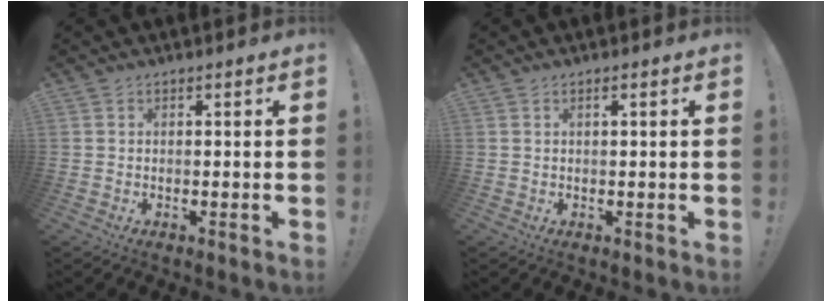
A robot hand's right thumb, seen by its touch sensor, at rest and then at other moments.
{"total": 1.0, "force": [0.3, -0.1, 0.9], "torque": [-0.010, -0.002, 0.002]}